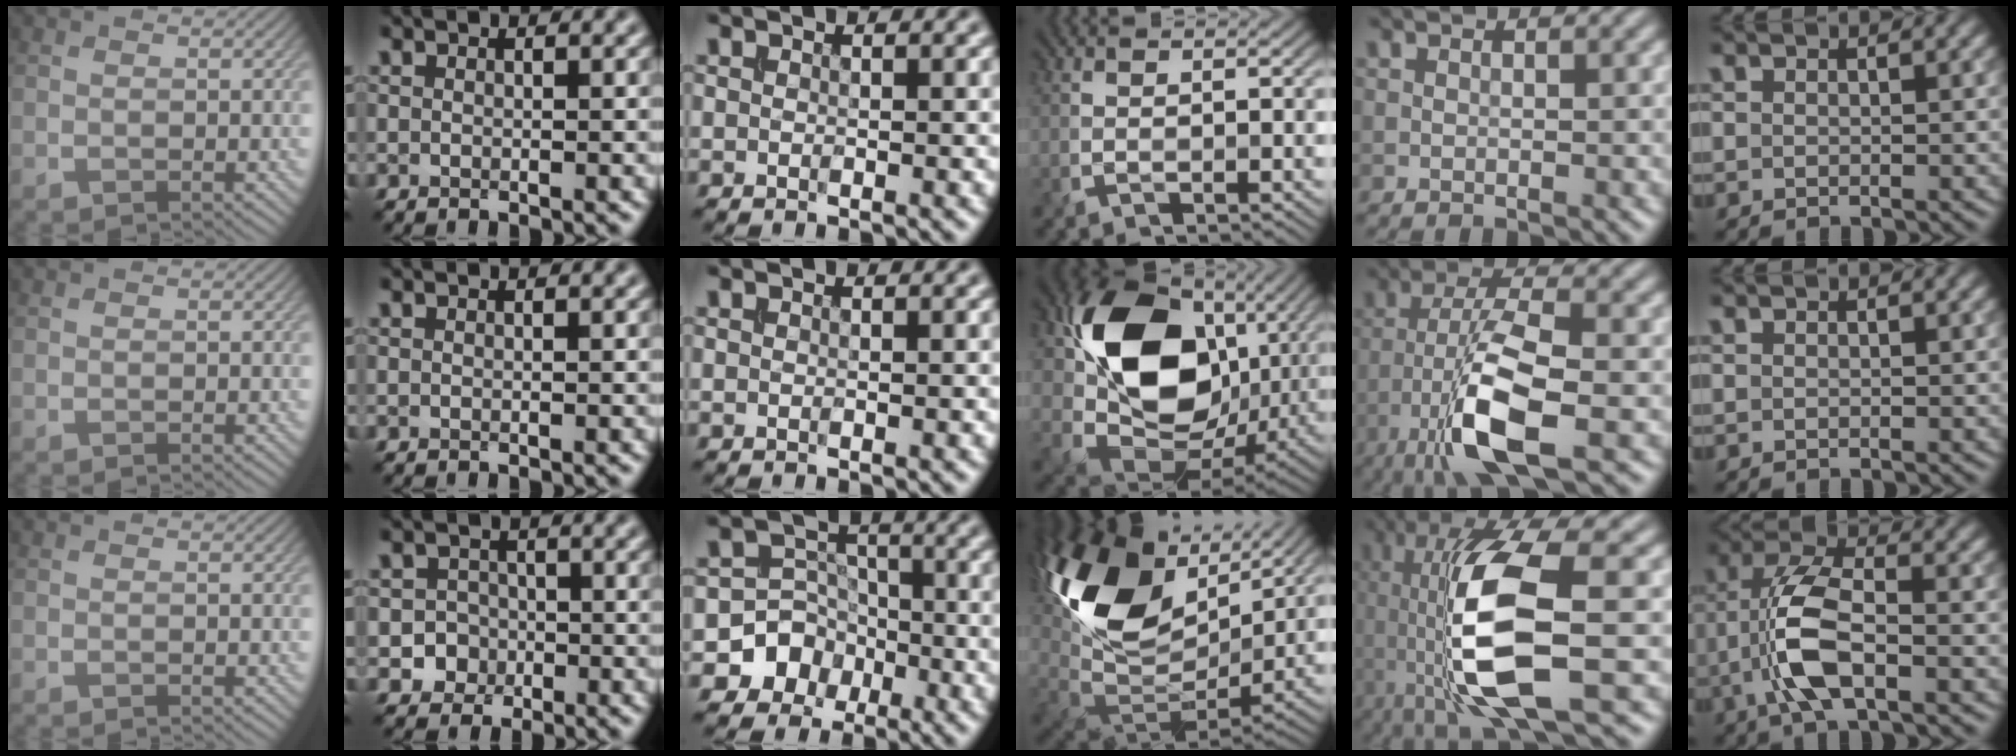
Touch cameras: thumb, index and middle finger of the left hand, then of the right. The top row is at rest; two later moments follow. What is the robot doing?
{"motion": "extract", "object": "drawer"}